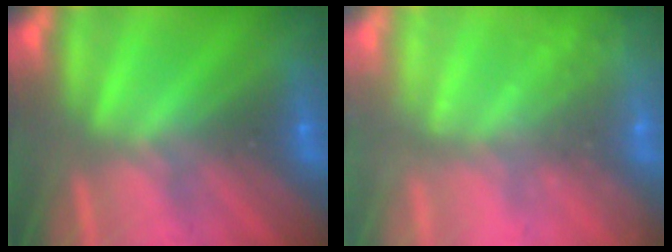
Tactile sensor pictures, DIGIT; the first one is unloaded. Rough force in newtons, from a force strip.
{"total": 2.5}